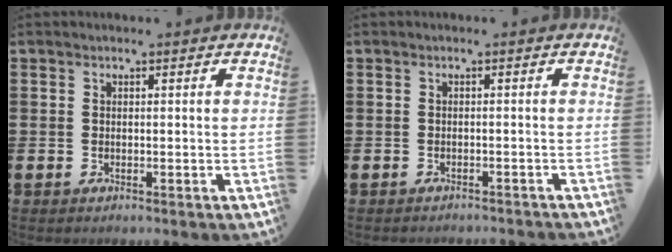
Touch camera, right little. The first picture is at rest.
{"total": 0.7, "force": [-0.7, 0.0, 0.0], "torque": [0.000, -0.001, -0.015]}